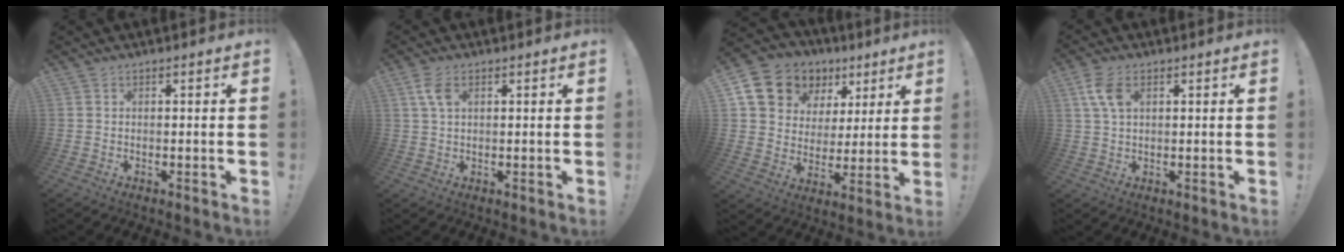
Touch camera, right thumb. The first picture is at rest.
{"total": 4.7, "force": [1.7, 2.5, 3.6], "torque": [-0.075, 0.000, 0.031]}
{"total": 13.9, "force": [7.9, 10.4, 4.9], "torque": [-0.090, -0.044, 0.163]}
{"total": 6.6, "force": [2.5, 3.7, 4.9], "torque": [-0.105, -0.002, 0.046]}